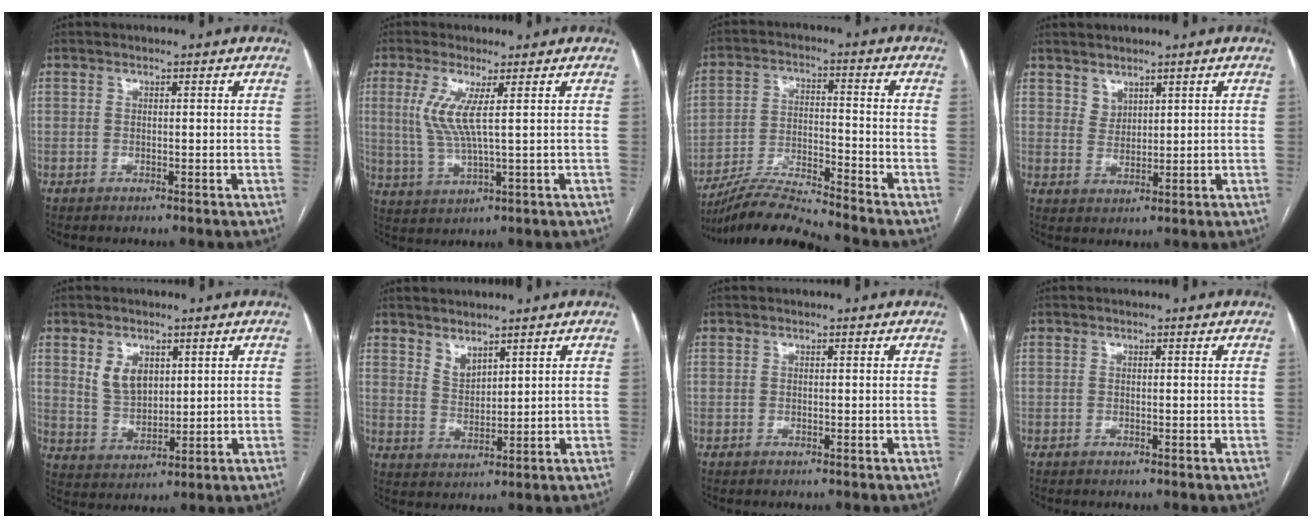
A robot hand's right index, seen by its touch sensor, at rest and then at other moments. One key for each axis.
{"total": 6.4, "fx": 1.7, "fy": 0.3, "fz": 6.2, "tx": -0.144, "ty": -0.002, "tz": 0.040}
{"total": 10.1, "fx": -9.6, "fy": -1.2, "fz": 2.8, "tx": -0.052, "ty": -0.002, "tz": -0.177}
{"total": 2.5, "fx": 2.0, "fy": 1.4, "fz": 0.4, "tx": -0.002, "ty": -0.002, "tz": 0.044}
{"total": 6.1, "fx": 2.6, "fy": 4.1, "fz": 3.8, "tx": -0.075, "ty": 0.005, "tz": 0.060}
{"total": 3.4, "fx": 2.9, "fy": 1.3, "fz": 1.3, "tx": -0.025, "ty": -0.005, "tz": 0.066}
{"total": 0.0}
{"total": 0.0}